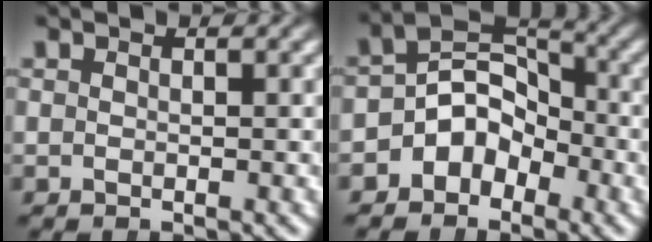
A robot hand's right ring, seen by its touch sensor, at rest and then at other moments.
{"total": 8.3, "force": [-1.0, 6.8, 4.7], "torque": [-0.092, -0.009, -0.023]}